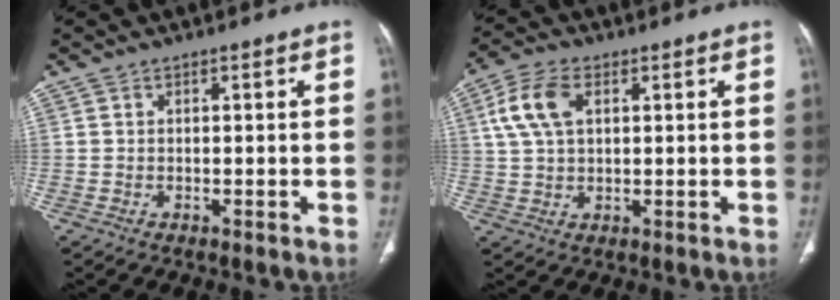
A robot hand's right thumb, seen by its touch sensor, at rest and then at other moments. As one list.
[{"total": 8.3, "force": [2.6, 4.8, 6.3], "torque": [-0.134, 0.009, 0.050]}]